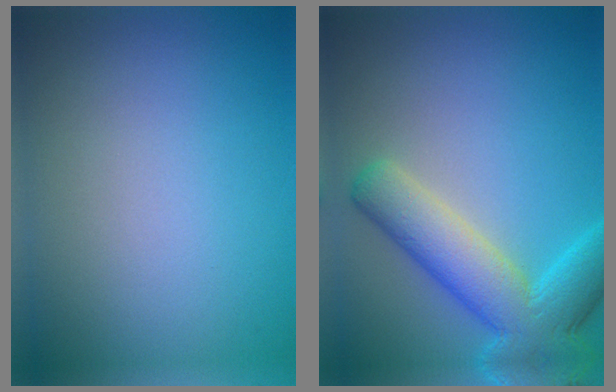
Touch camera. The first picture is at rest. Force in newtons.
{"total": 7.6, "press": 7.6, "slide": 0.6}